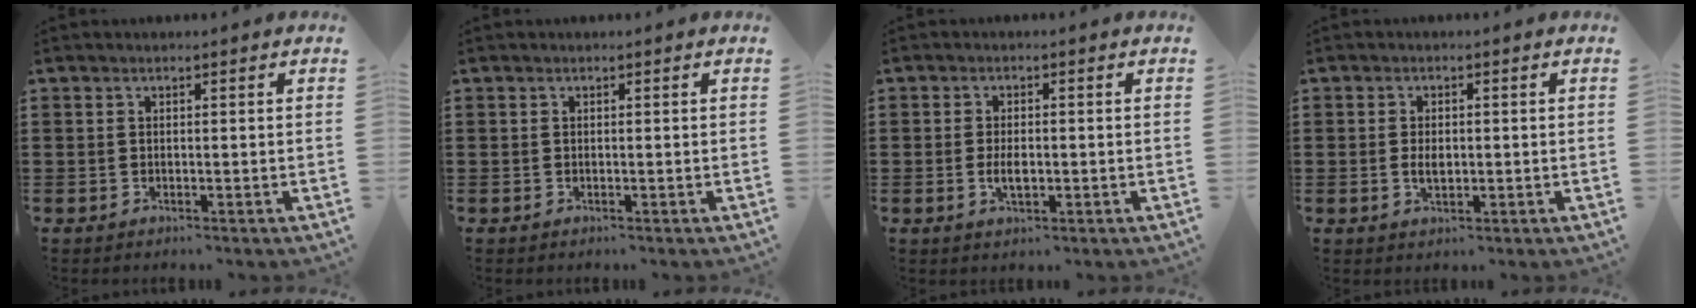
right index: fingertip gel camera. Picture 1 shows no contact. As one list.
[{"total": 0.0}, {"total": 3.0, "force": [-0.5, 1.3, 2.6], "torque": [-0.048, 0.002, -0.007]}, {"total": 2.3, "force": [-0.1, 1.3, 2.0], "torque": [-0.037, 0.003, -0.002]}]